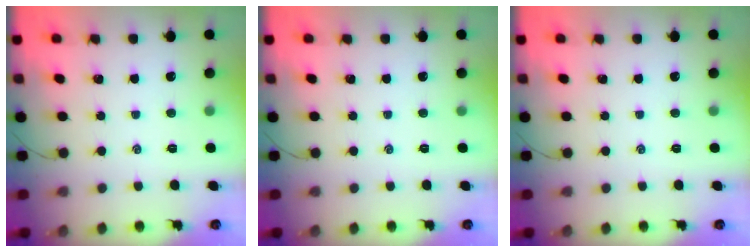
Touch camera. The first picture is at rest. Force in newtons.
{"total": 0.0}
{"total": 0.0}